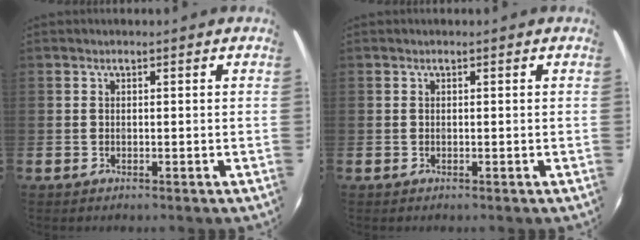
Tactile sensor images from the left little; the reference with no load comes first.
{"total": 0.0}